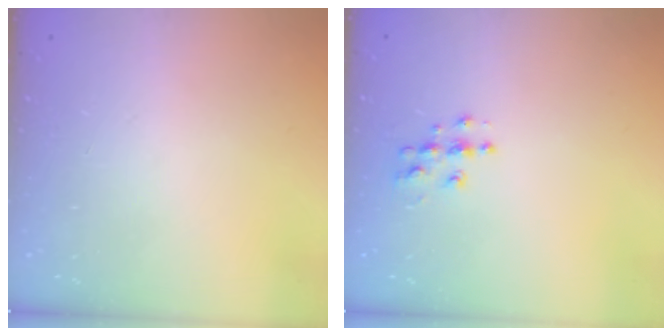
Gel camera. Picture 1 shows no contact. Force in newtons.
{"total": 6.2, "press": 6.2, "slide": 0.2}